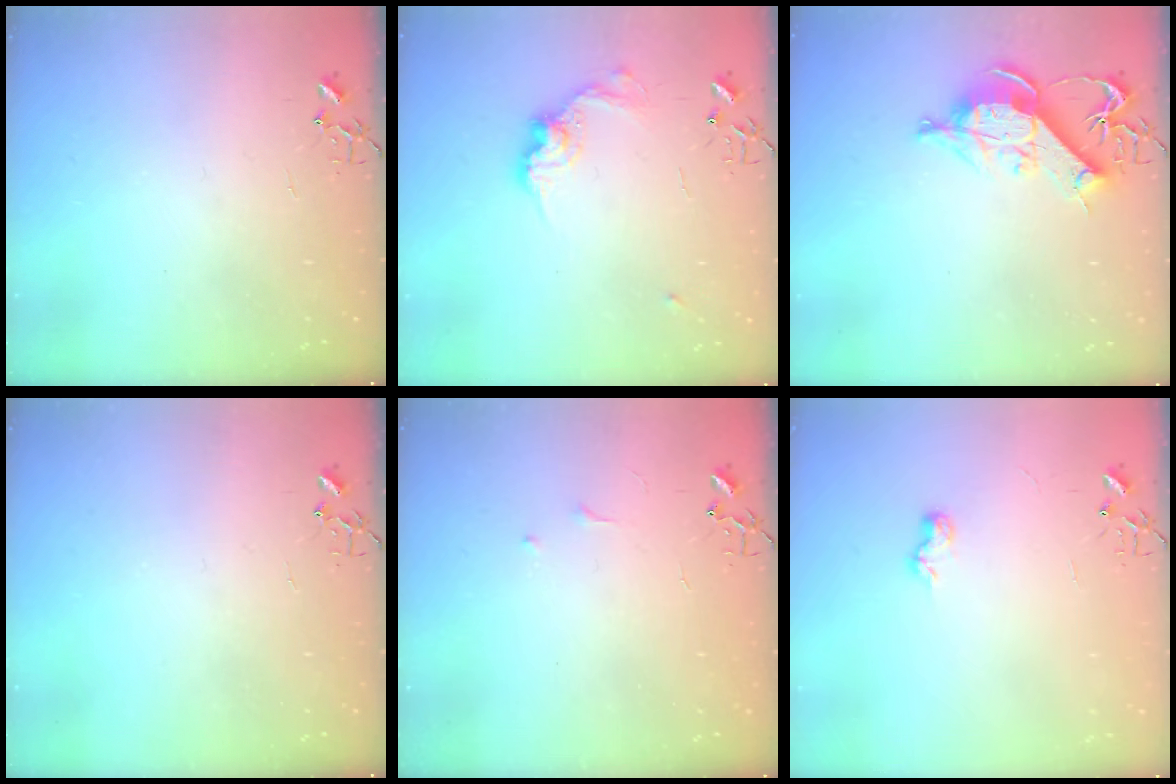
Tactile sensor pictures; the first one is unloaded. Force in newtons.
{"total": 11.8, "press": 11.8, "slide": 0.6}
{"total": 11.0, "press": 11.0, "slide": 1.3}
{"total": 0.0}
{"total": 4.7, "press": 4.7, "slide": 0.7}
{"total": 6.3, "press": 6.3, "slide": 0.8}